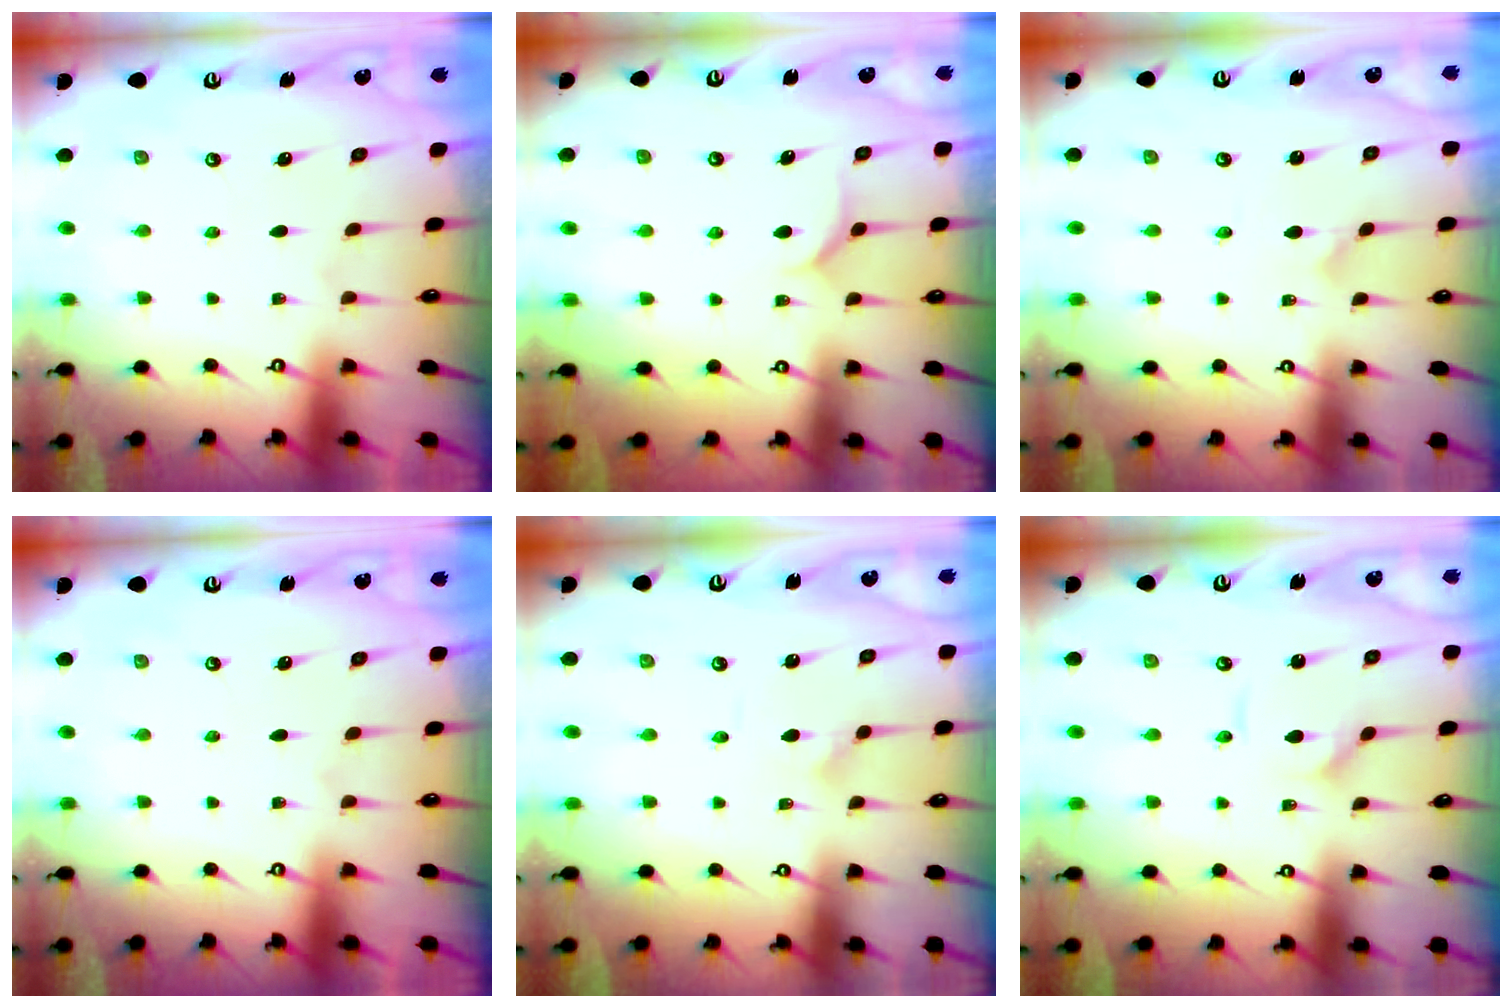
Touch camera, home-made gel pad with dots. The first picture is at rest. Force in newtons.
{"total": 7.2, "press": 7.2, "slide": 0.6}
{"total": 1.7, "press": 1.7, "slide": 0.2}
{"total": 0.0}
{"total": 2.7, "press": 2.7, "slide": 0.1}
{"total": 2.3, "press": 2.3, "slide": 0.1}